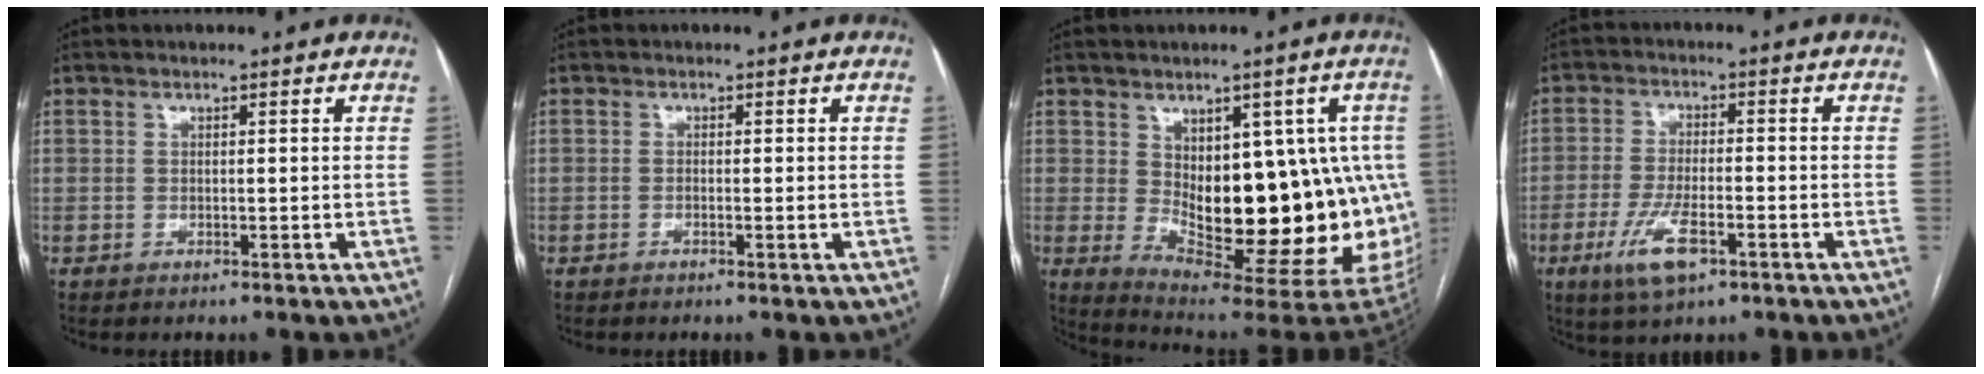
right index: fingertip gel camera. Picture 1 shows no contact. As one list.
[{"total": 0.6, "force": [-0.2, 0.0, 0.5], "torque": [-0.008, 0.001, -0.003]}, {"total": 21.9, "force": [-1.5, 9.1, 19.9], "torque": [-0.187, 0.012, 0.011]}, {"total": 7.6, "force": [-3.7, 2.3, 6.3], "torque": [-0.130, -0.011, -0.065]}]